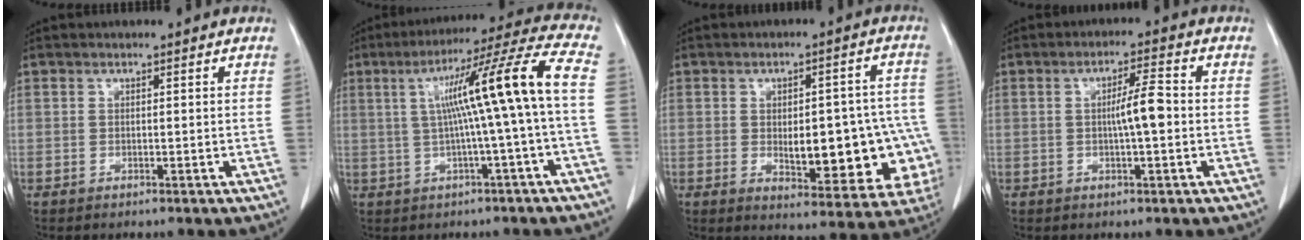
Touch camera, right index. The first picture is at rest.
{"total": 13.7, "force": [0.4, -1.6, 13.6], "torque": [-0.203, 0.027, 0.006]}
{"total": 16.9, "force": [-3.1, 7.1, 15.0], "torque": [-0.138, 0.028, -0.012]}
{"total": 4.8, "force": [-0.2, 0.4, 4.8], "torque": [-0.079, 0.009, -0.002]}